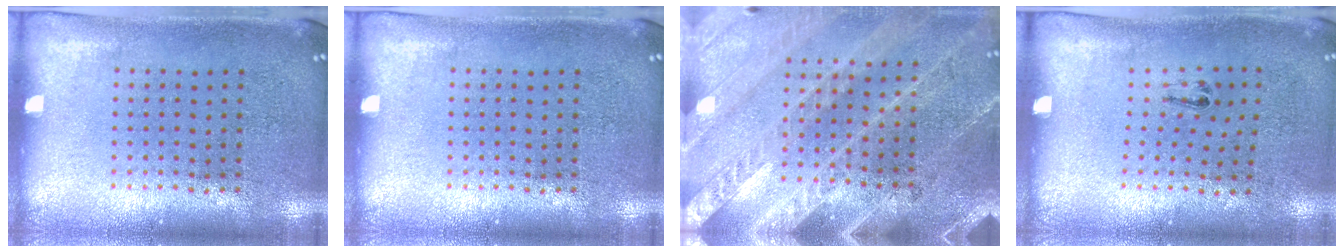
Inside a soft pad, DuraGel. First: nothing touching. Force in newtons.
{"total": 0.0}
{"total": 2.9, "press": 2.6, "slide": 1.1}
{"total": 0.6, "press": 0.2, "slide": 0.5}